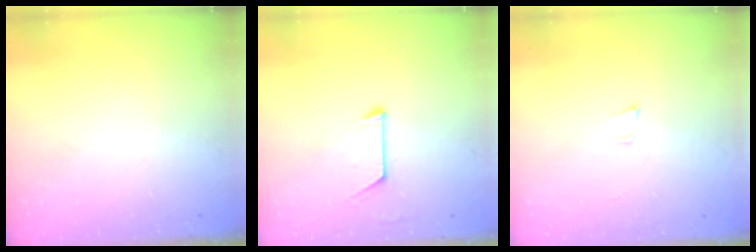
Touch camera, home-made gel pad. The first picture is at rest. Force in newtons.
{"total": 6.3, "press": 6.3, "slide": 0.5}
{"total": 3.6, "press": 2.5, "slide": 2.7}